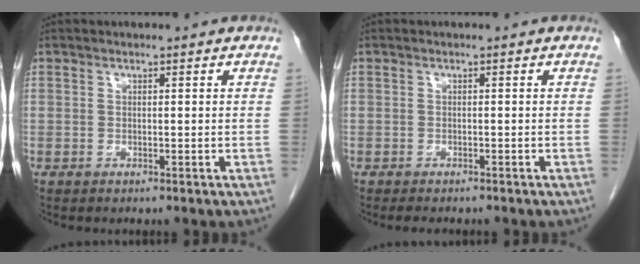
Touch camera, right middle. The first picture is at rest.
{"total": 3.1, "force": [-2.6, 0.8, 1.4], "torque": [-0.021, -0.007, -0.031]}